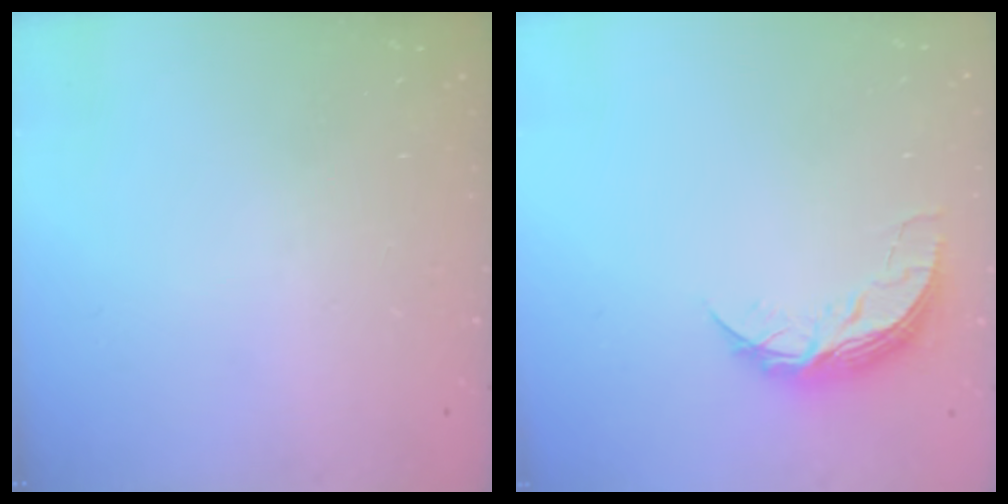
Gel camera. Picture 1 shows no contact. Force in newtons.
{"total": 8.0, "press": 8.0, "slide": 0.6}